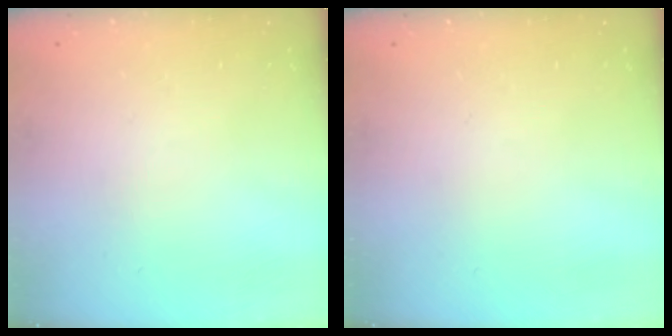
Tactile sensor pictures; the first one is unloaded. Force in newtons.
{"total": 0.0}